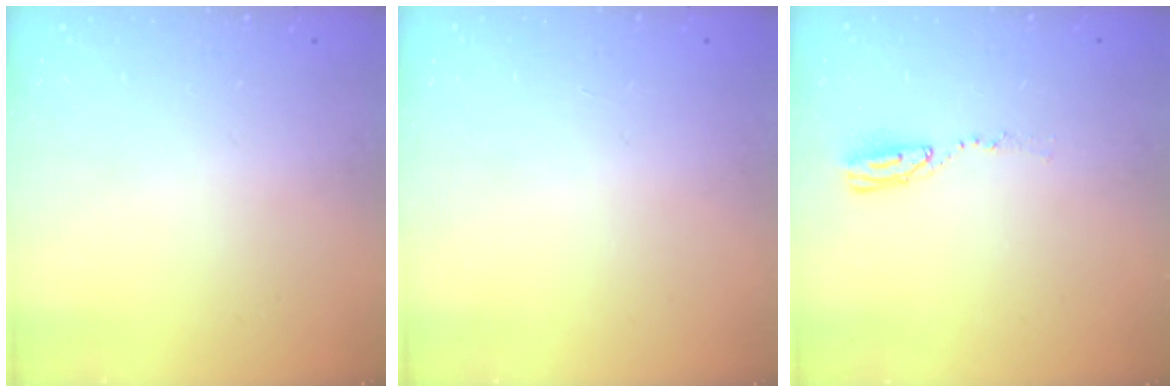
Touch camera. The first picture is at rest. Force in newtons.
{"total": 1.0, "press": 0.0, "slide": 1.0}
{"total": 4.8, "press": 4.7, "slide": 0.4}